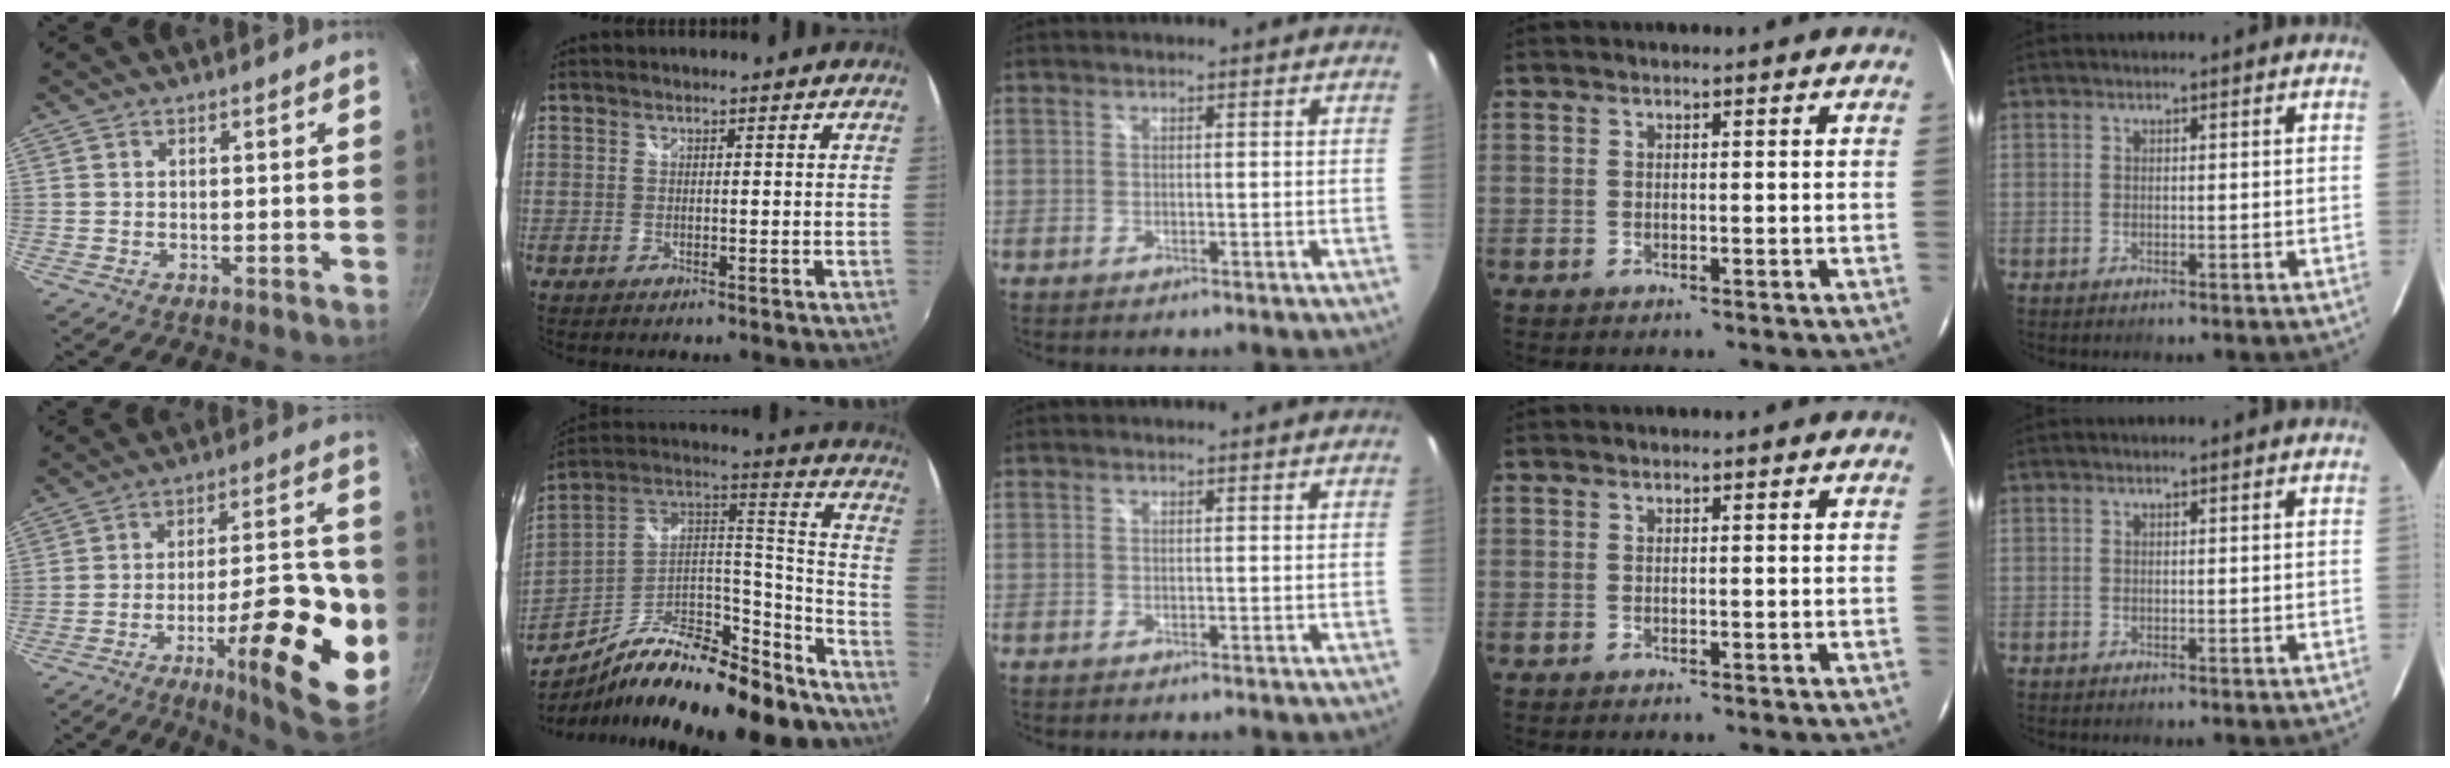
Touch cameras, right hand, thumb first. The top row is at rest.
{"thumb": {"total": 24.9, "force": [-7.4, 8.0, 22.4], "torque": [-0.273, 0.022, -0.107]}, "index": {"total": 27.5, "force": [-21.0, 9.0, 15.2], "torque": [-0.221, 0.014, -0.311]}}